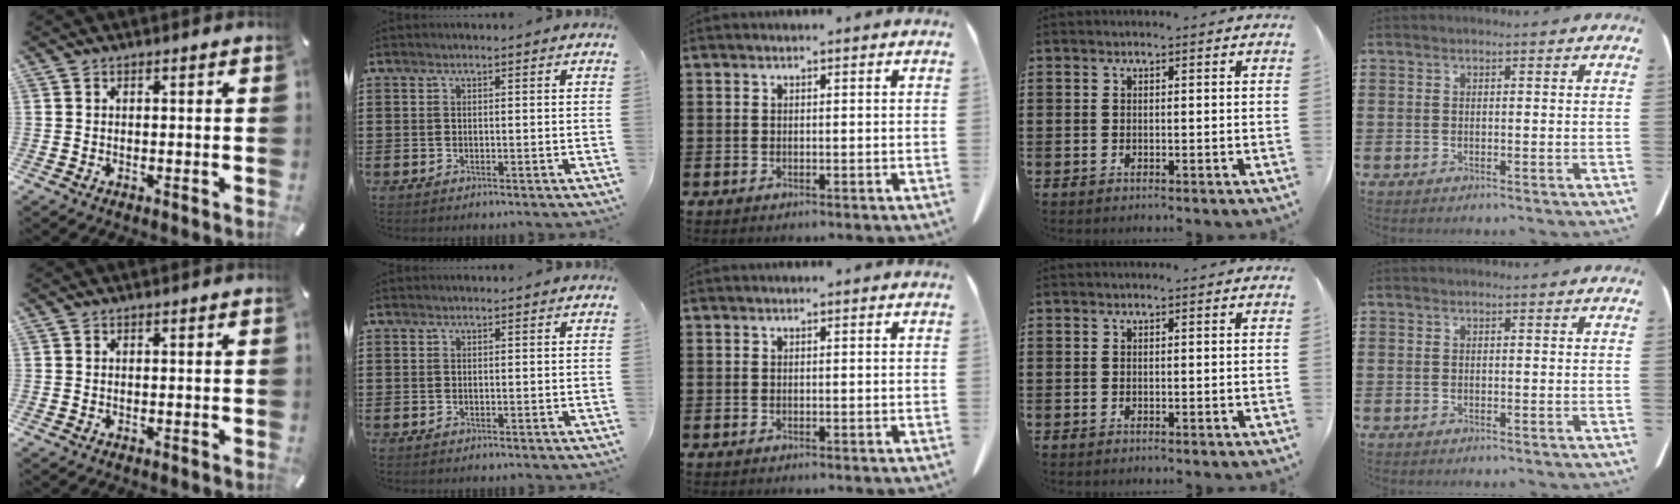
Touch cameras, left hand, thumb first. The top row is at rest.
{}